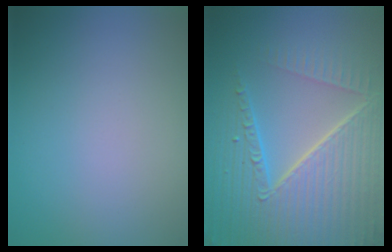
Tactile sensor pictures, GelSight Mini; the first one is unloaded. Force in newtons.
{"total": 8.5, "press": 6.0, "slide": 6.1}